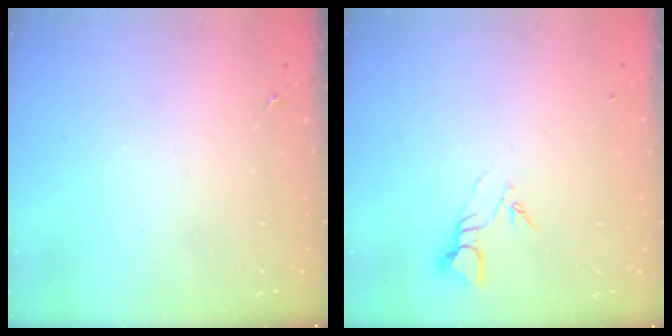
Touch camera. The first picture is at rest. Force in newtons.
{"total": 3.9, "press": 3.9, "slide": 0.2}